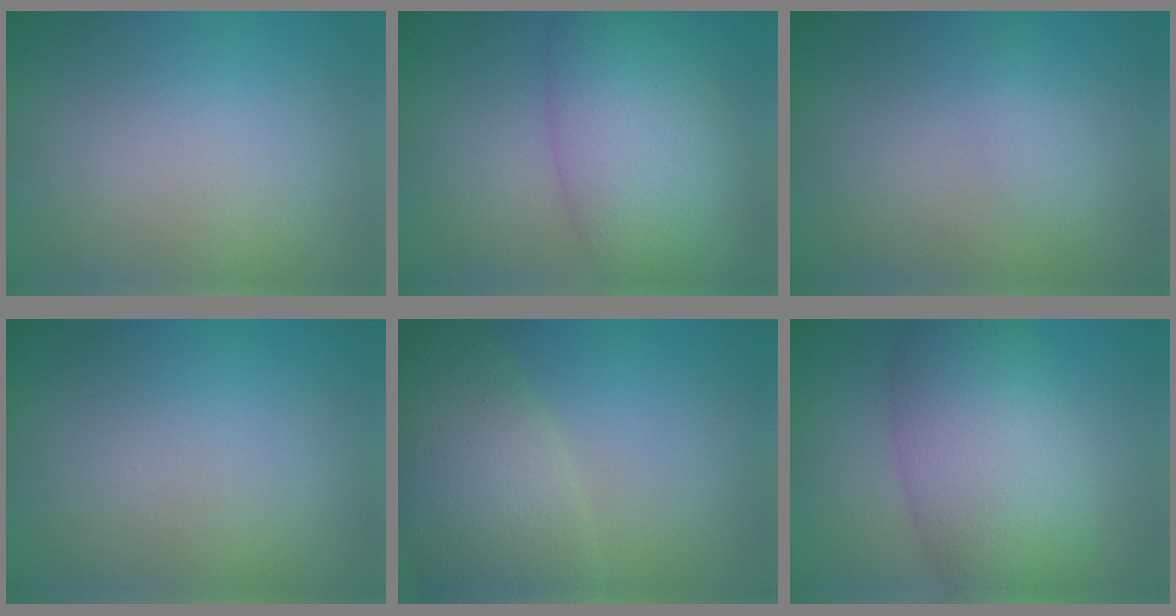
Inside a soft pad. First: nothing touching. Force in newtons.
{"total": 8.3, "press": 8.3, "slide": 0.3}
{"total": 1.0, "press": 1.0, "slide": 0.1}
{"total": 0.0}
{"total": 7.9, "press": 7.8, "slide": 0.8}
{"total": 7.9, "press": 7.9, "slide": 0.2}